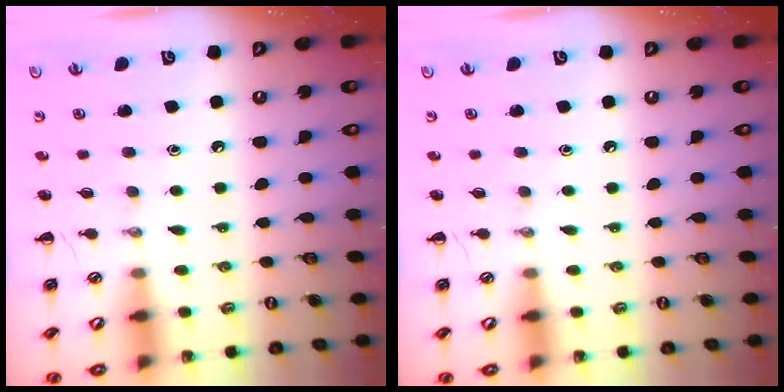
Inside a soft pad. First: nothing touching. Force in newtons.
{"total": 0.0}